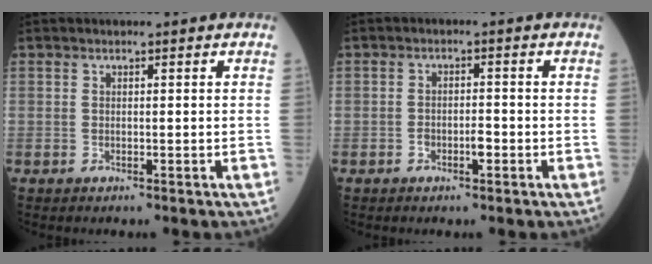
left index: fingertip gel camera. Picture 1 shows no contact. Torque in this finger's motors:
{"motor_torque": [-0.01, 0.02, 0.02, 0.00]}